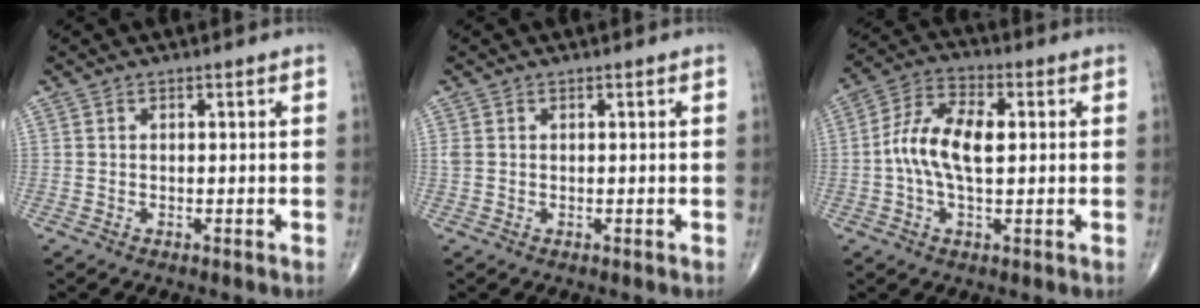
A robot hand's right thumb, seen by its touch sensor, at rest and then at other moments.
{"total": 0.9, "force": [0.1, 0.7, 0.5], "torque": [-0.017, 0.005, 0.004]}
{"total": 10.7, "force": [0.5, 5.4, 9.2], "torque": [-0.186, 0.024, 0.004]}